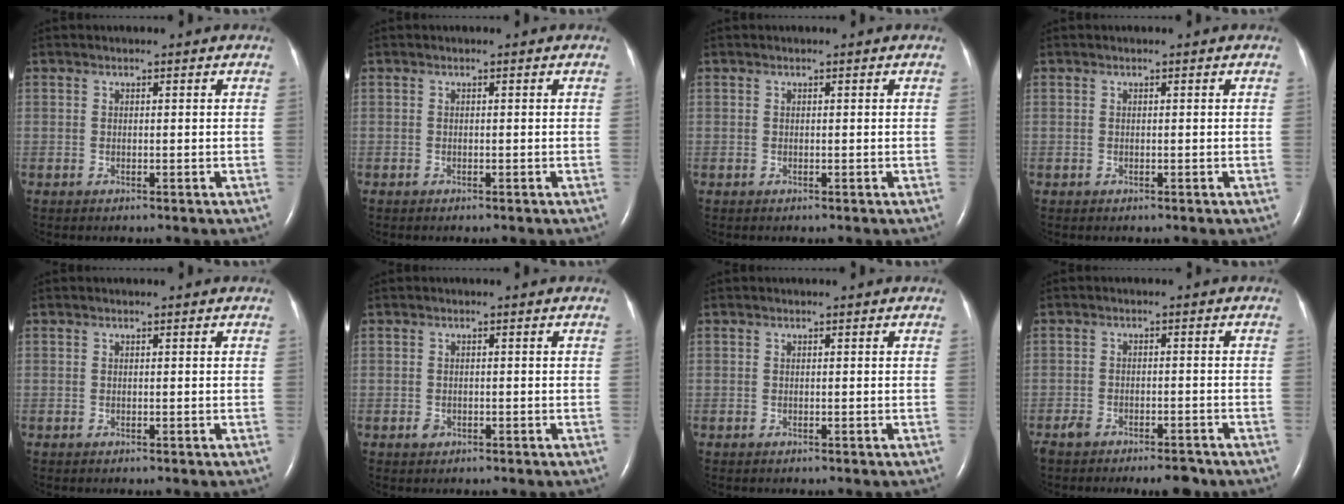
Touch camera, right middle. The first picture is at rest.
{"total": 0.0}
{"total": 0.0}
{"total": 0.0}
{"total": 0.0}
{"total": 1.0, "force": [-0.5, 0.7, 0.5], "torque": [-0.010, 0.001, -0.004]}
{"total": 0.0}
{"total": 5.5, "force": [-4.5, 1.6, 2.8], "torque": [-0.044, -0.002, -0.070]}